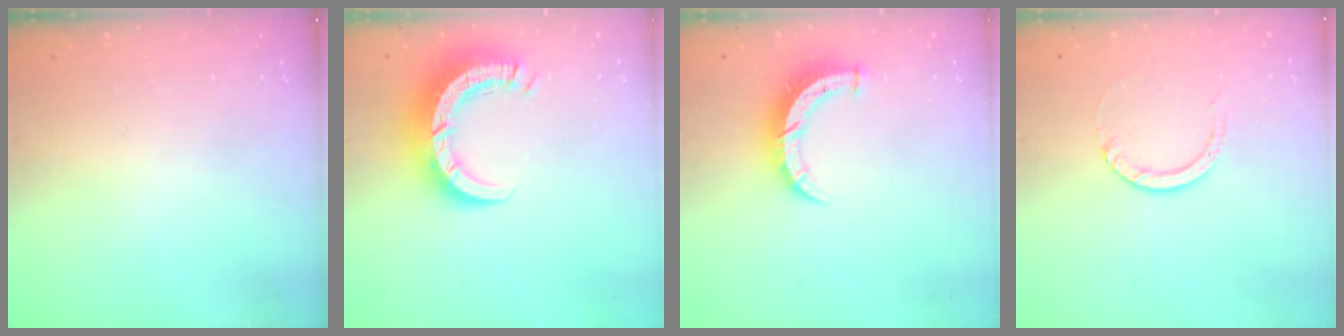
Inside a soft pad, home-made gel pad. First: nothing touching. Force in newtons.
{"total": 10.6, "press": 10.5, "slide": 1.0}
{"total": 7.2, "press": 7.2, "slide": 0.3}
{"total": 3.0, "press": 3.0, "slide": 0.3}